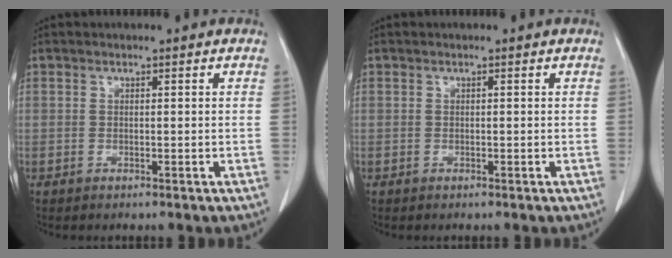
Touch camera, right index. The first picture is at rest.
{"total": 0.0}